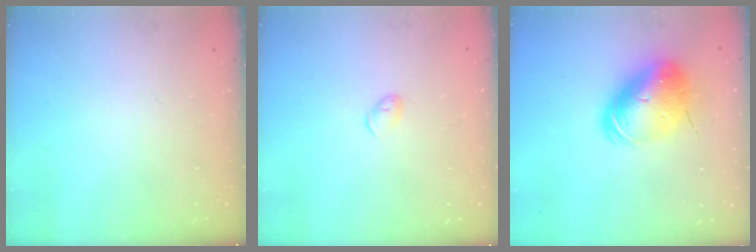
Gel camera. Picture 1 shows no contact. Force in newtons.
{"total": 6.7, "press": 6.6, "slide": 1.2}
{"total": 13.6, "press": 13.4, "slide": 2.4}